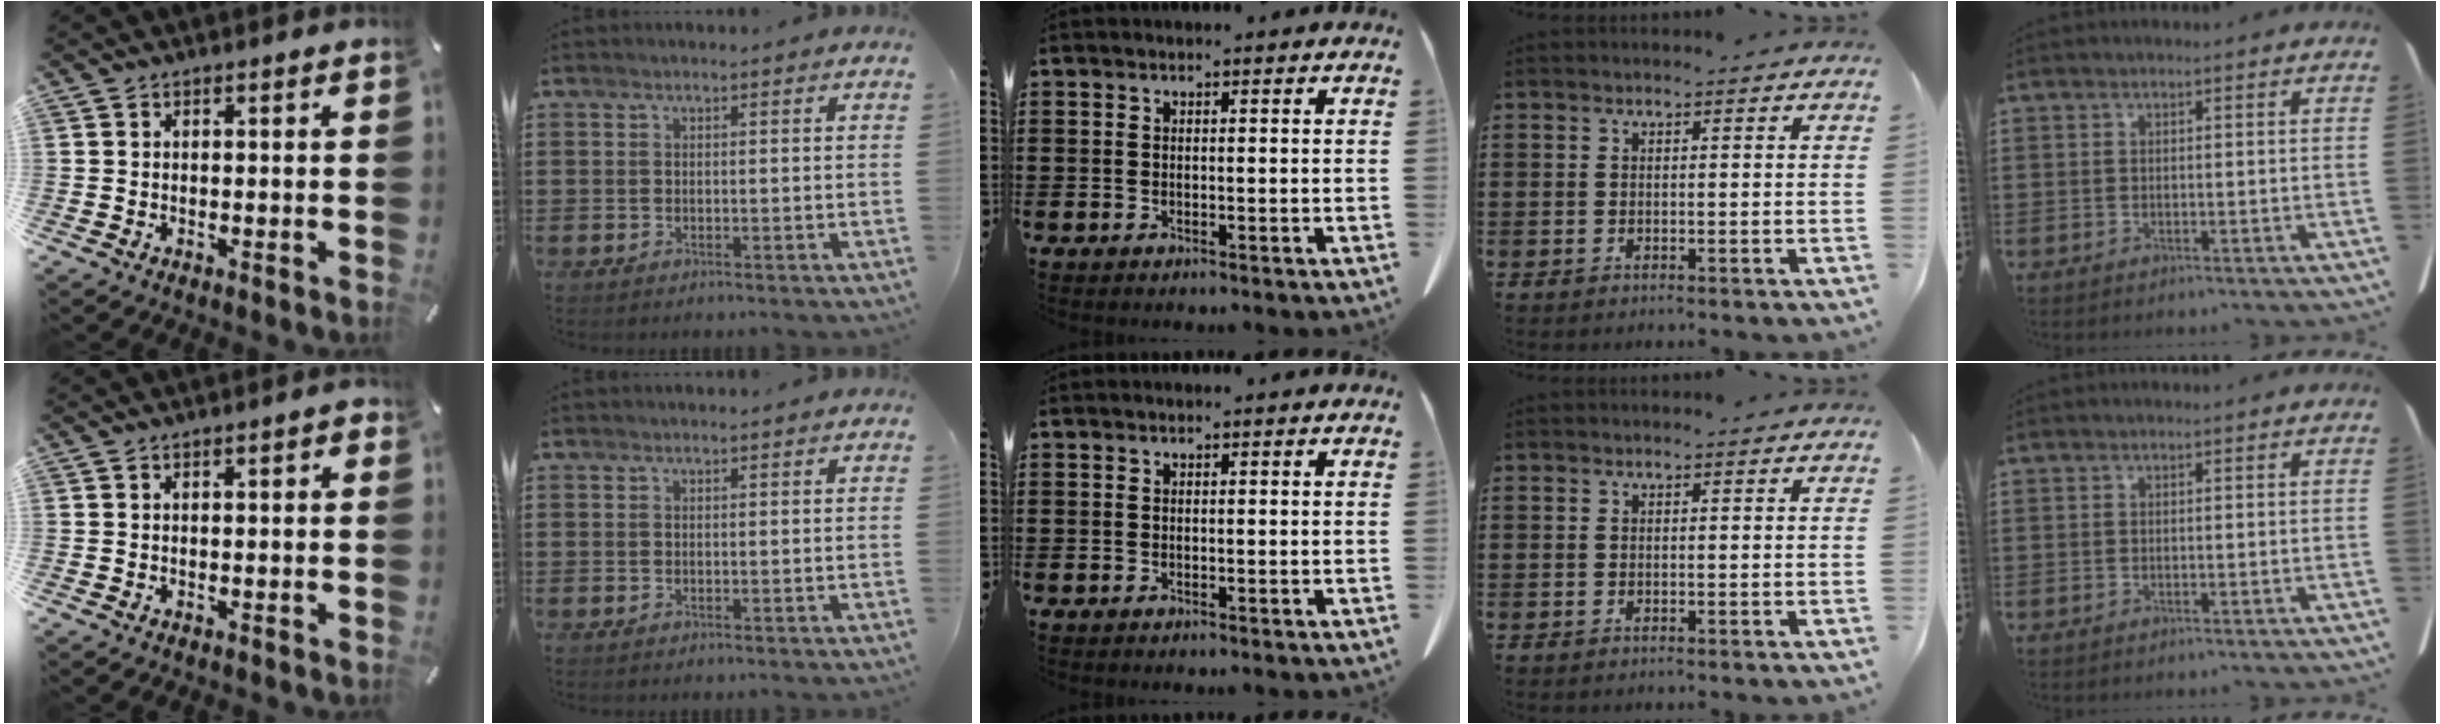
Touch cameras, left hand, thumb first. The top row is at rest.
{"thumb": {"total": 1.2, "force": [0.0, 0.5, 1.1], "torque": [-0.012, 0.000, -0.003]}}